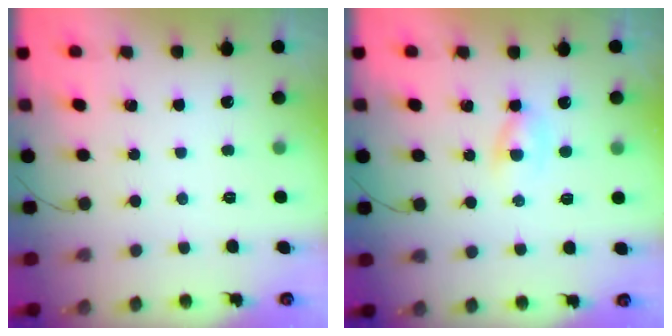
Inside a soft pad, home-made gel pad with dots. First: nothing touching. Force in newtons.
{"total": 2.3, "press": 2.1, "slide": 0.9}